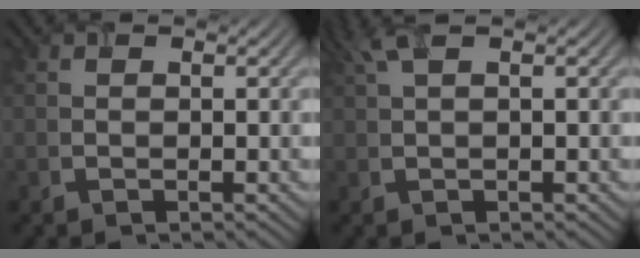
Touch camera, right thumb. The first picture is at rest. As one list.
[{"total": 2.8, "force": [1.3, 0.5, 2.4], "torque": [-0.053, 0.014, 0.028]}]